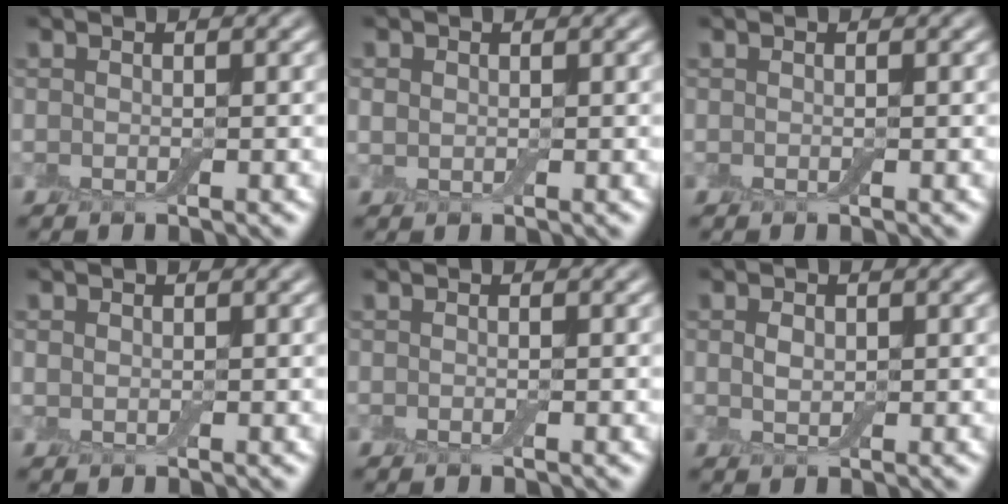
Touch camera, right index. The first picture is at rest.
{"total": 0.9, "force": [0.3, 0.7, 0.3], "torque": [-0.007, 0.000, 0.005]}
{"total": 0.0}
{"total": 0.6, "force": [0.2, 0.5, 0.2], "torque": [-0.005, 0.000, 0.004]}
{"total": 0.0}
{"total": 1.4, "force": [0.3, 1.0, 1.0], "torque": [-0.022, 0.000, 0.006]}